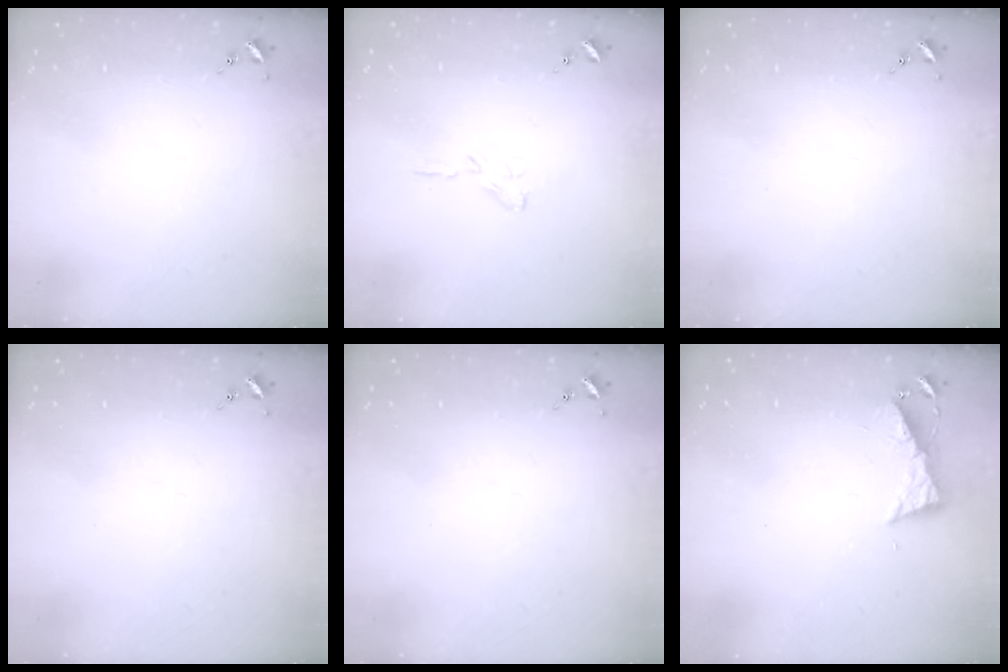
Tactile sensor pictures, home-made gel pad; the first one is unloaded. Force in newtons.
{"total": 3.8, "press": 3.8, "slide": 0.3}
{"total": 0.0}
{"total": 0.0}
{"total": 0.0}
{"total": 6.4, "press": 6.4, "slide": 0.6}